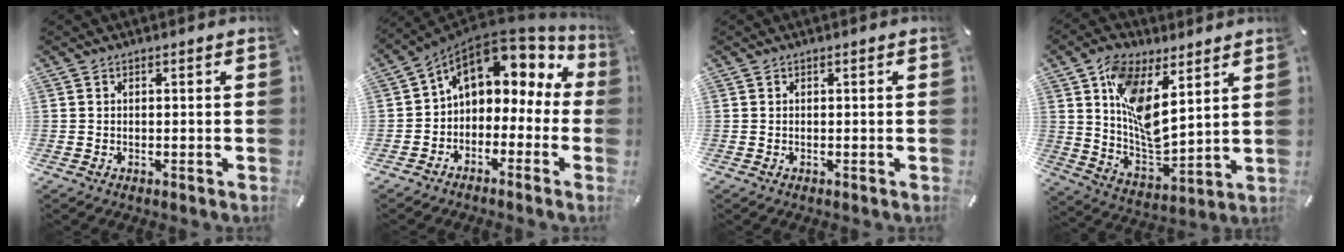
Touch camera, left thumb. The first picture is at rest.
{"total": 9.8, "force": [3.8, 6.9, 5.8], "torque": [-0.095, -0.024, 0.067]}
{"total": 0.0}
{"total": 14.0, "force": [6.9, 7.0, 9.9], "torque": [-0.202, -0.033, 0.127]}